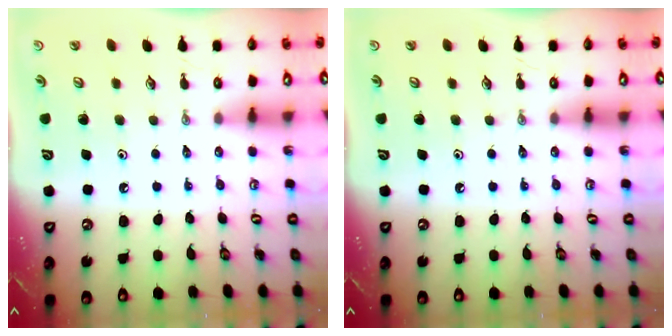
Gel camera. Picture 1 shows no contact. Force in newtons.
{"total": 0.0}